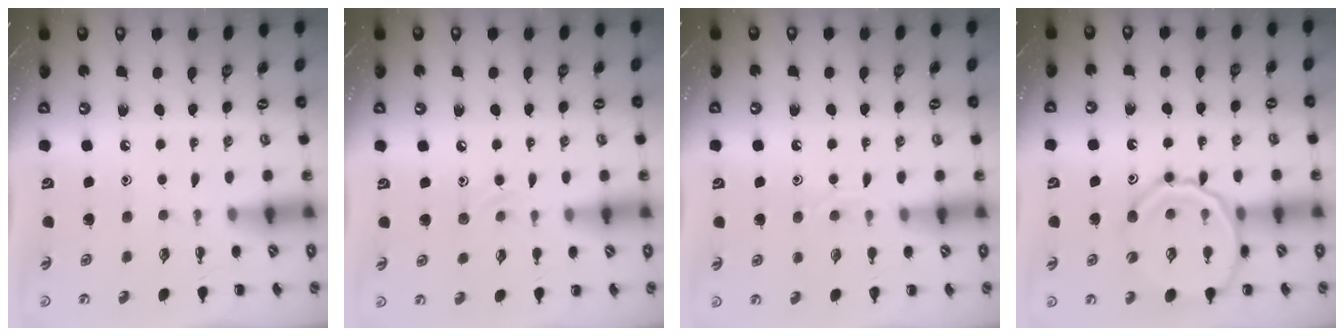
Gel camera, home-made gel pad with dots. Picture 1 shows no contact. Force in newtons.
{"total": 6.3, "press": 6.1, "slide": 1.6}
{"total": 7.6, "press": 7.5, "slide": 1.2}
{"total": 16.0, "press": 15.8, "slide": 2.5}